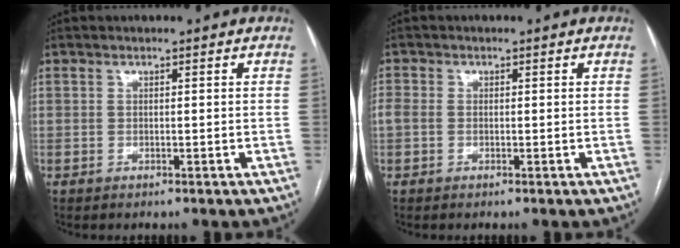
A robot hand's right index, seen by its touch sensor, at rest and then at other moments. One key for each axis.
{"total": 2.2, "fx": -0.1, "fy": 1.7, "fz": 1.3, "tx": -0.045, "ty": 0.013, "tz": 0.000}